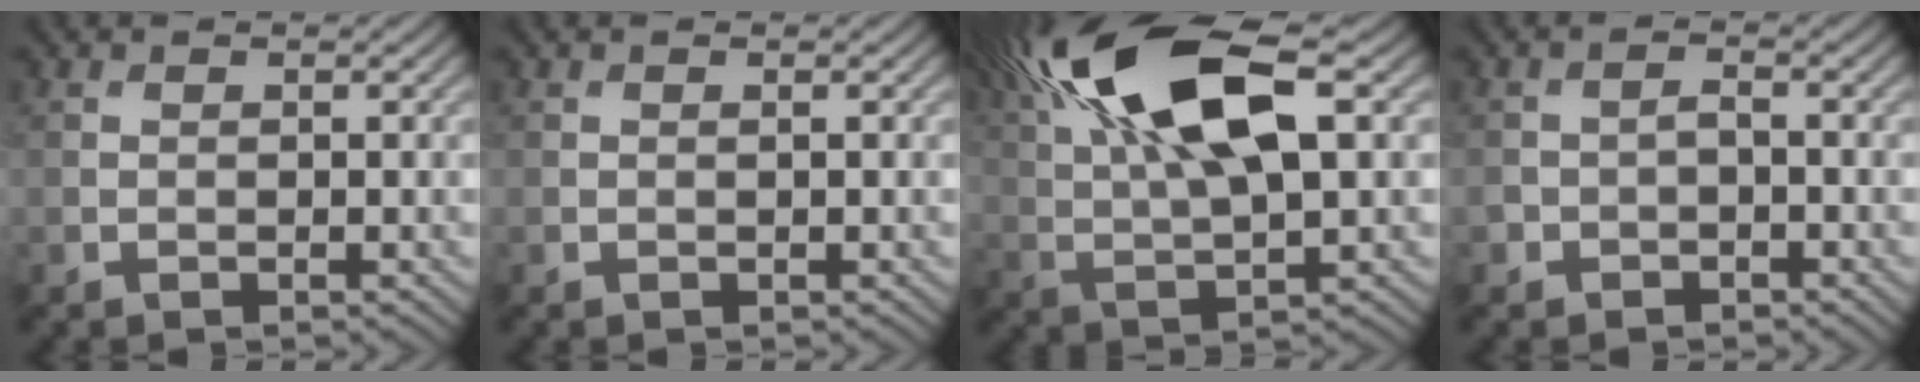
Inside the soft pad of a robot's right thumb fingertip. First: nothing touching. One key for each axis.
{"total": 0.0}
{"total": 16.5, "fx": 7.0, "fy": 6.0, "fz": 13.7, "tx": -0.292, "ty": 0.027, "tz": 0.118}
{"total": 1.9, "fx": -1.2, "fy": 1.2, "fz": 0.8, "tx": -0.015, "ty": 0.002, "tz": -0.028}